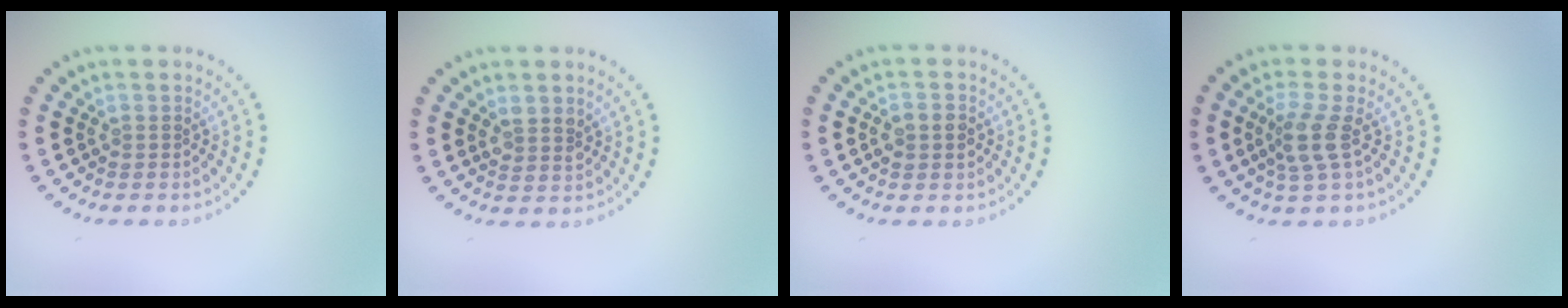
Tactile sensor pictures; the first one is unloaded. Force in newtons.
{"total": 1.7, "press": 1.6, "slide": 0.7}
{"total": 2.4, "press": 2.4, "slide": 0.1}
{"total": 2.8, "press": 2.1, "slide": 1.8}